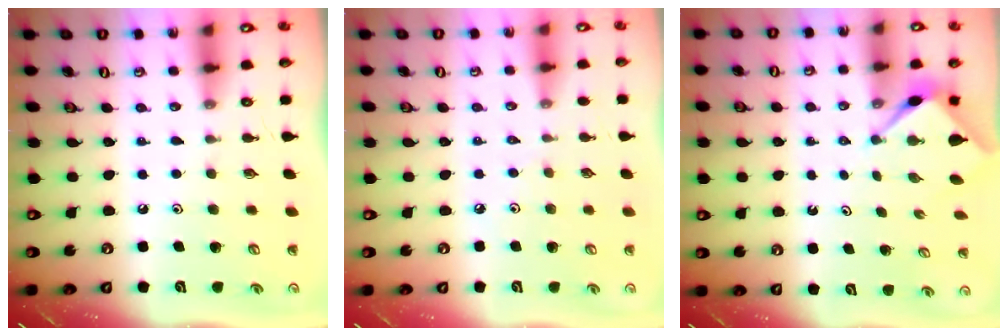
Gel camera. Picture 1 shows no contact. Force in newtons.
{"total": 2.2, "press": 2.1, "slide": 0.6}
{"total": 3.1, "press": 3.1, "slide": 0.3}